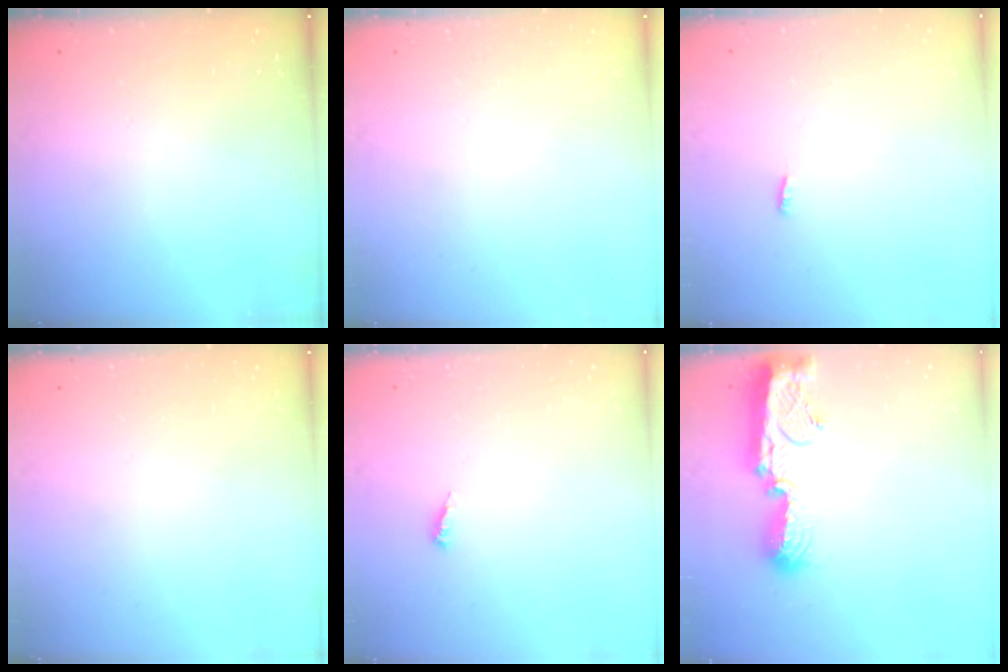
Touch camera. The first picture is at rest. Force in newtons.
{"total": 0.0}
{"total": 2.3, "press": 2.1, "slide": 0.8}
{"total": 0.0}
{"total": 3.9, "press": 3.9, "slide": 0.2}
{"total": 12.6, "press": 12.5, "slide": 1.0}